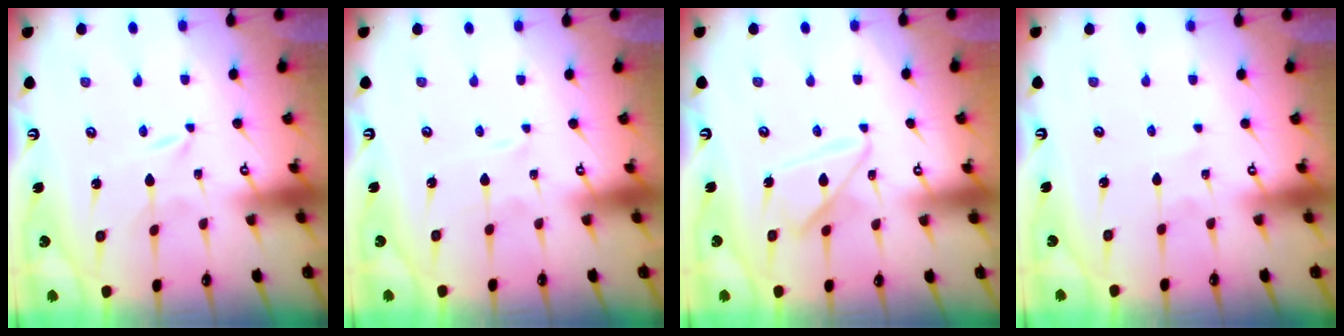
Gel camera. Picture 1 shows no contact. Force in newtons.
{"total": 0.8, "press": 0.8, "slide": 0.1}
{"total": 10.2, "press": 10.1, "slide": 0.9}
{"total": 2.1, "press": 2.0, "slide": 0.3}